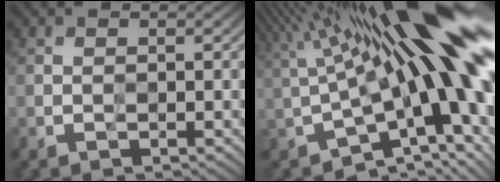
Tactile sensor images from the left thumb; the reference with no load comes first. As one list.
[{"total": 22.0, "force": [3.4, 6.3, 20.8], "torque": [-0.315, 0.013, 0.059]}]